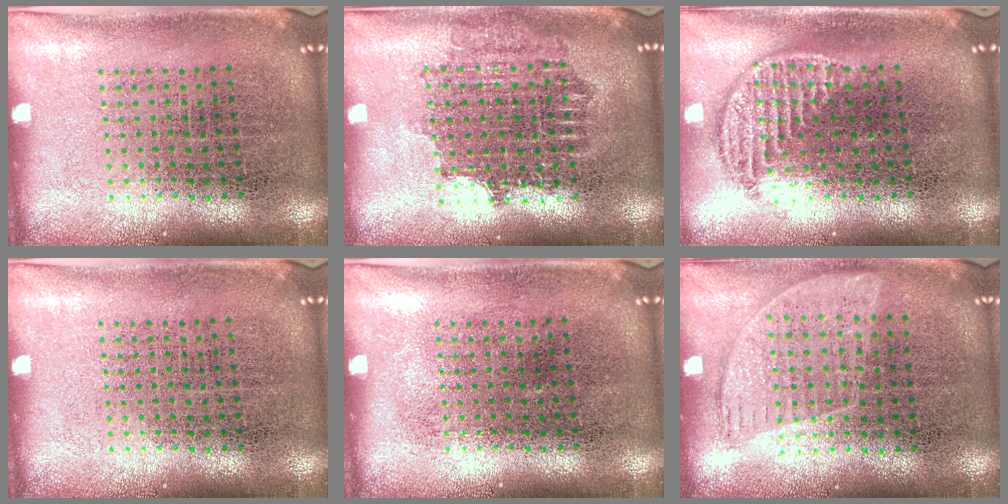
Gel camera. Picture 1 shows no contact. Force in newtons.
{"total": 1.7, "press": 1.4, "slide": 1.0}
{"total": 1.3, "press": 1.1, "slide": 0.6}
{"total": 0.0}
{"total": 0.0}
{"total": 0.9, "press": 0.8, "slide": 0.5}